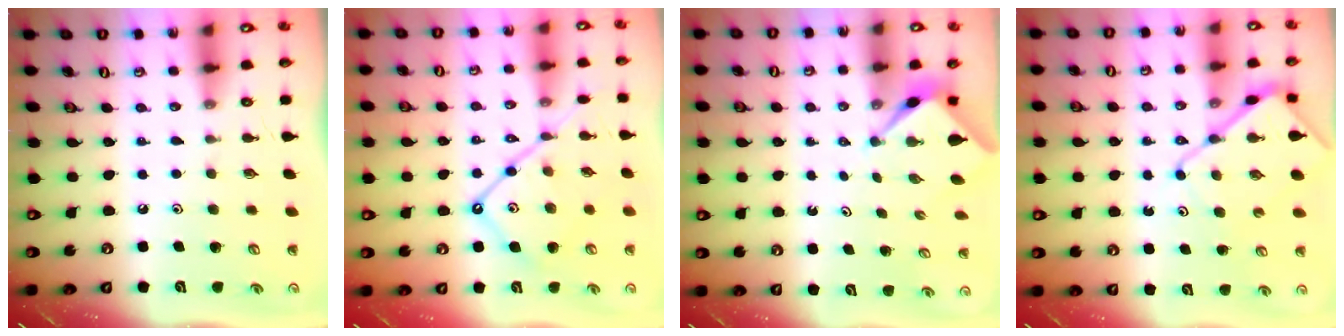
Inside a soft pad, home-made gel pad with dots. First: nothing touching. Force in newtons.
{"total": 13.7, "press": 13.6, "slide": 1.2}
{"total": 2.6, "press": 2.6, "slide": 0.2}
{"total": 11.3, "press": 11.3, "slide": 1.1}